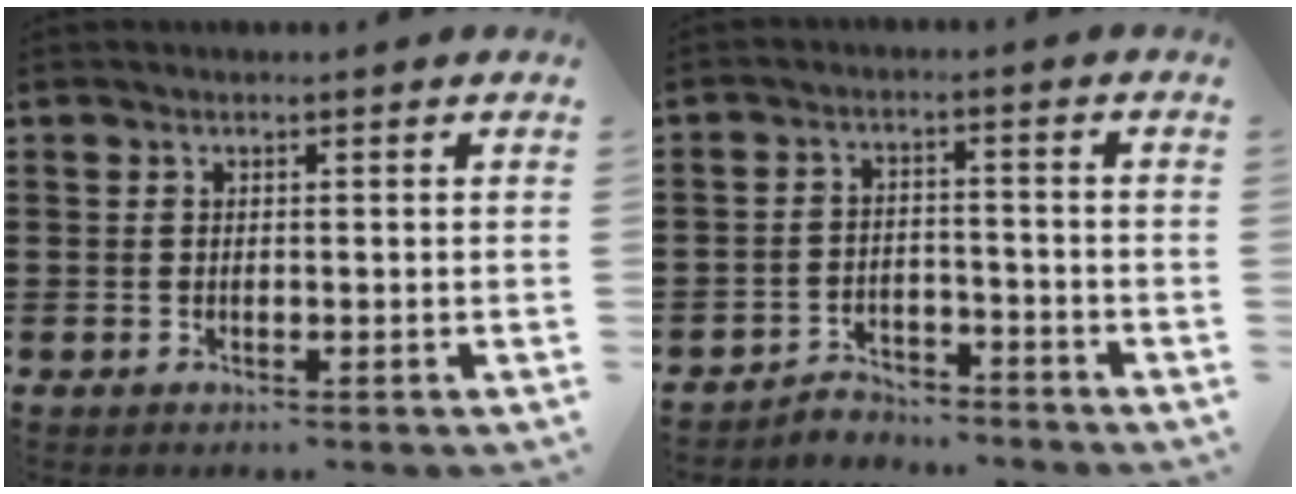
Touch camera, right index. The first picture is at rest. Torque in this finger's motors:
{"motor_torque": [0.07, -0.23, 0.02, 0.00]}